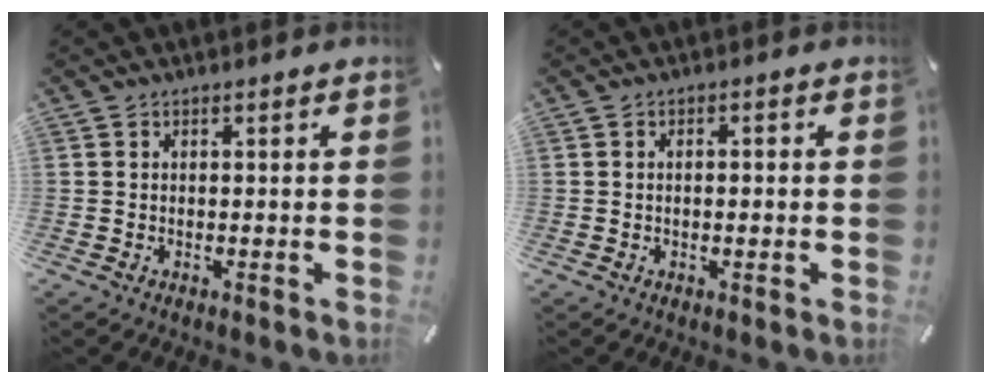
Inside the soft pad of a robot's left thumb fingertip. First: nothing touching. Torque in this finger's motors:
{"motor_torque": [0.00, -0.26, -0.10, 0.16, -0.03]}